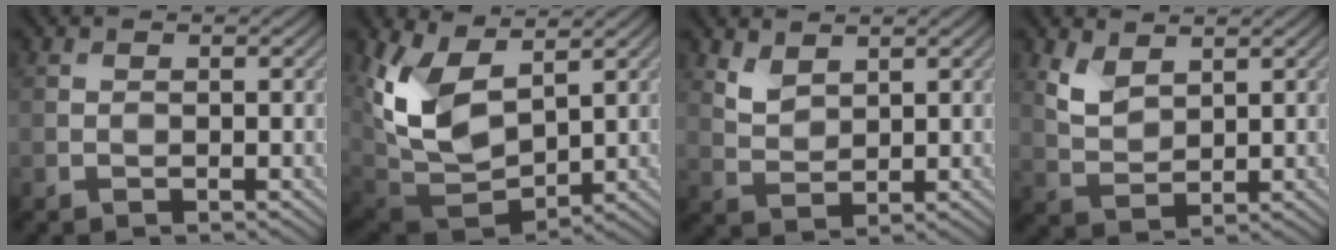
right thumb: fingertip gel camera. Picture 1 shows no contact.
{"total": 12.5, "force": [4.9, 7.0, 9.1], "torque": [-0.226, -0.009, 0.108]}
{"total": 3.1, "force": [2.2, 1.5, 1.5], "torque": [-0.041, -0.005, 0.052]}
{"total": 4.0, "force": [2.5, 2.1, 2.3], "torque": [-0.062, -0.005, 0.055]}